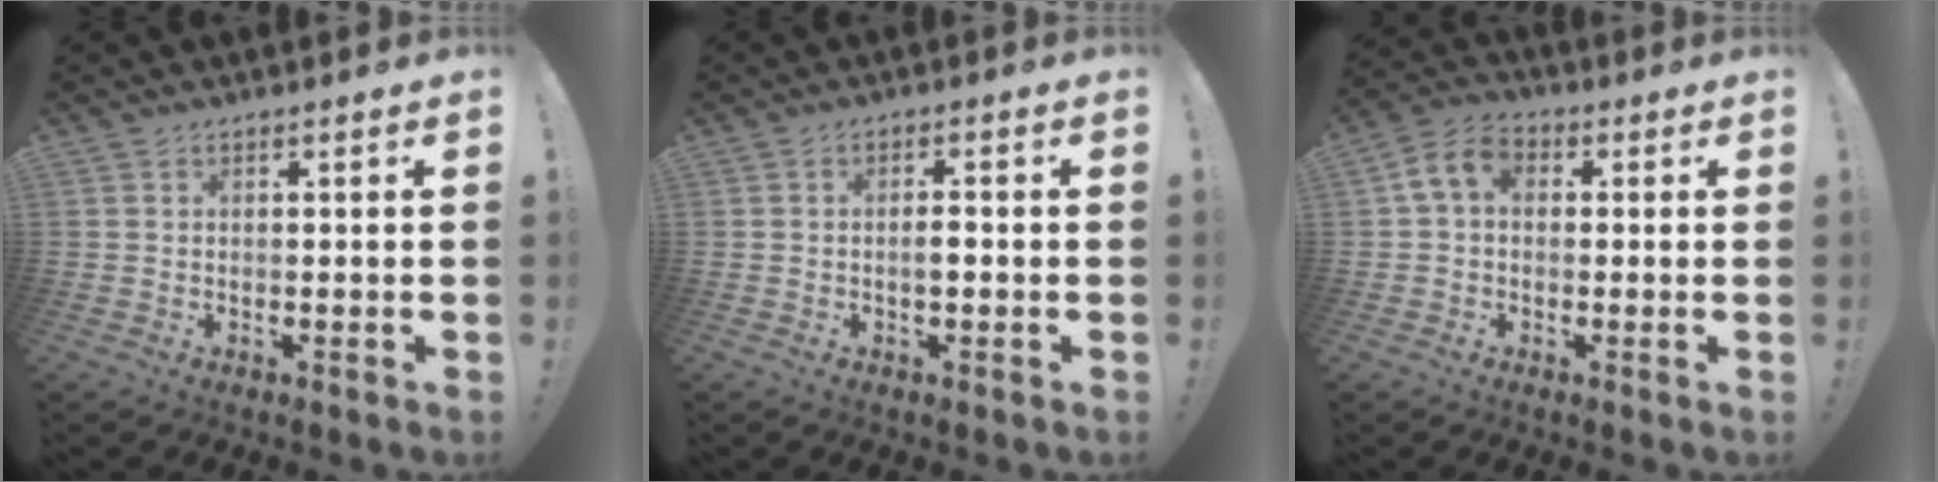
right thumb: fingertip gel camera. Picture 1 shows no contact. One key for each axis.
{"total": 2.6, "fx": -0.7, "fy": 1.0, "fz": 2.4, "tx": -0.035, "ty": 0.004, "tz": -0.014}
{"total": 7.7, "fx": 1.4, "fy": 5.5, "fz": 5.3, "tx": -0.101, "ty": 0.010, "tz": 0.033}